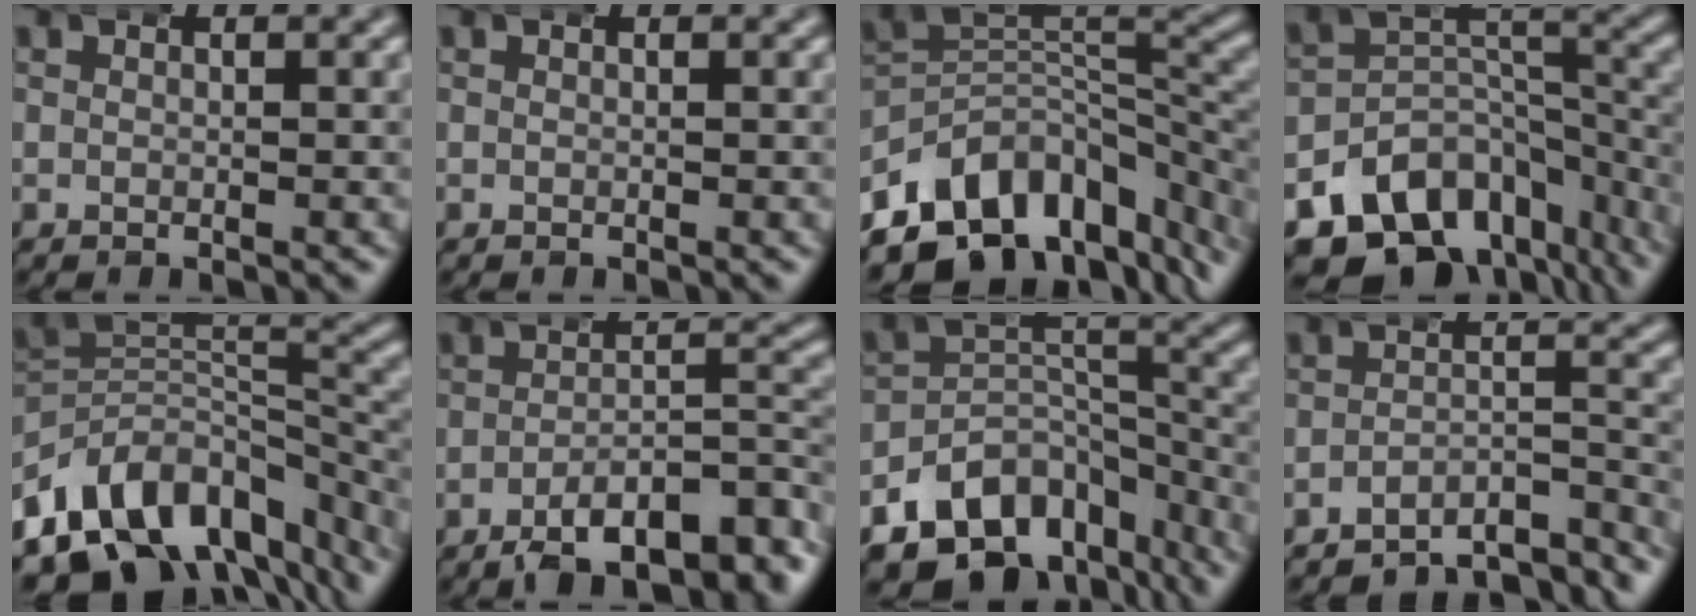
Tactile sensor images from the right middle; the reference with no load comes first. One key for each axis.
{"total": 0.0}
{"total": 16.5, "fx": -8.0, "fy": 10.8, "fz": 9.6, "tx": -0.156, "ty": -0.043, "tz": -0.112}
{"total": 14.5, "fx": -8.6, "fy": 9.6, "fz": 6.7, "tx": -0.100, "ty": -0.026, "tz": -0.137}
{"total": 16.2, "fx": -8.9, "fy": 10.6, "fz": 8.6, "tx": -0.149, "ty": -0.047, "tz": -0.126}
{"total": 9.1, "fx": -7.0, "fy": 3.0, "fz": 5.0, "tx": -0.054, "ty": -0.011, "tz": -0.105}
{"total": 13.1, "fx": -8.1, "fy": 8.4, "fz": 5.9, "tx": -0.078, "ty": -0.020, "tz": -0.133}
{"total": 8.6, "fx": -7.9, "fy": 1.8, "fz": 2.9, "tx": -0.018, "ty": -0.013, "tz": -0.120}